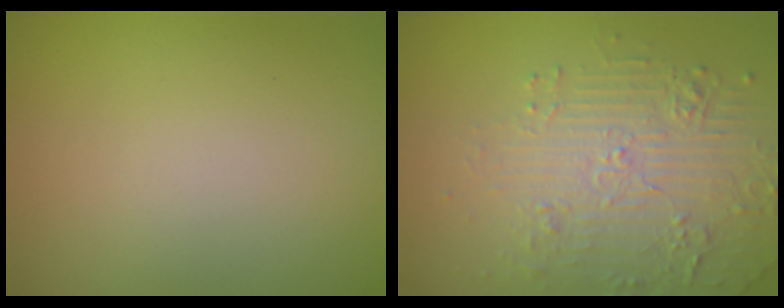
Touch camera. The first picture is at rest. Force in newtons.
{"total": 5.0, "press": 3.7, "slide": 3.4}